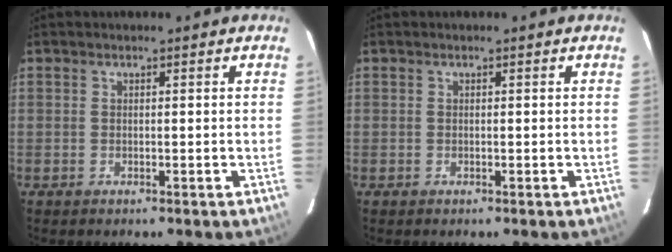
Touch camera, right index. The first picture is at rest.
{"total": 0.0}